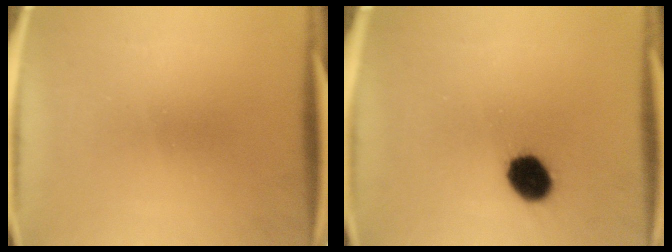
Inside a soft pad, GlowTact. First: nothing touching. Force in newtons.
{"total": 8.6}